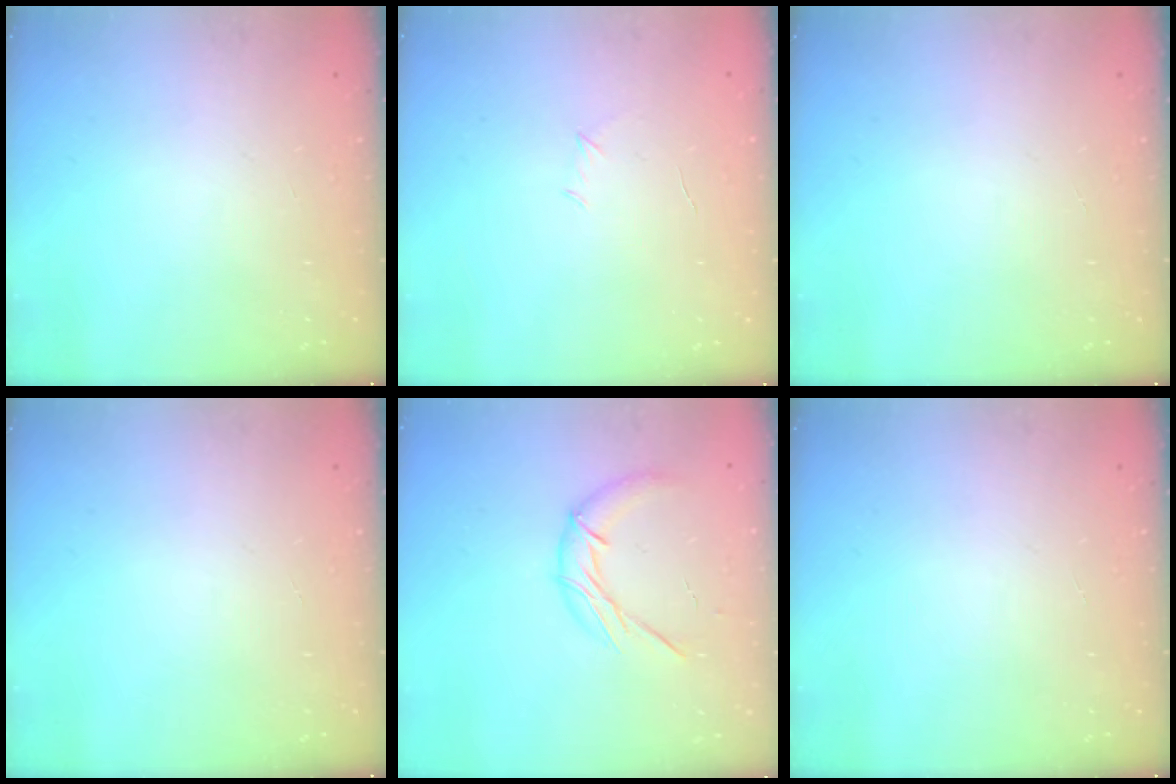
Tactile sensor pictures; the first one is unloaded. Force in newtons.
{"total": 3.6, "press": 3.5, "slide": 1.0}
{"total": 0.0}
{"total": 0.0}
{"total": 9.8, "press": 9.8, "slide": 0.3}
{"total": 0.0}